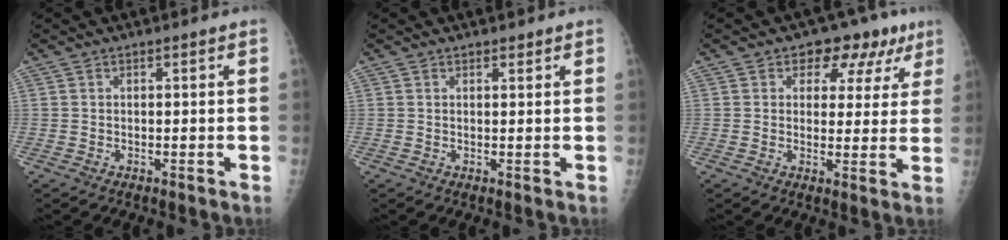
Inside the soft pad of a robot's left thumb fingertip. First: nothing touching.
{"total": 0.9, "force": [0.7, 0.4, 0.3], "torque": [-0.001, -0.005, 0.009]}
{"total": 9.4, "force": [4.9, 6.5, 4.7], "torque": [-0.002, -0.009, 0.054]}